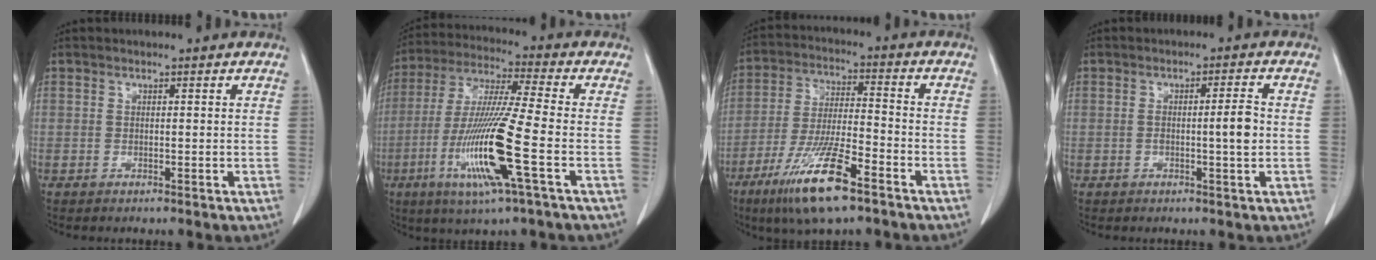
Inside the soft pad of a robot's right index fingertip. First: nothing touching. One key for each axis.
{"total": 15.6, "fx": -5.1, "fy": -0.4, "fz": 14.8, "tx": -0.306, "ty": -0.022, "tz": -0.101}
{"total": 13.3, "fx": -7.9, "fy": 1.7, "fz": 10.6, "tx": -0.212, "ty": -0.027, "tz": -0.143}
{"total": 3.7, "fx": -0.4, "fy": 0.1, "fz": 3.7, "tx": -0.060, "ty": 0.002, "tz": -0.007}